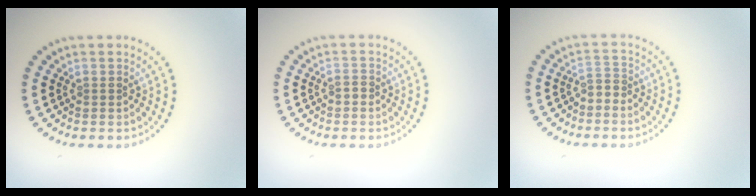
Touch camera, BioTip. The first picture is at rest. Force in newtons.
{"total": 0.8, "press": 0.8, "slide": 0.1}
{"total": 1.6, "press": 1.0, "slide": 1.2}